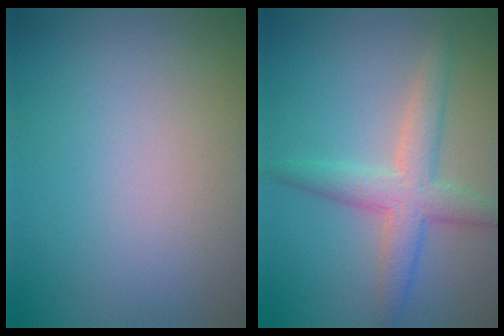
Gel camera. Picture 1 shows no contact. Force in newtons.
{"total": 4.1, "press": 4.0, "slide": 0.3}